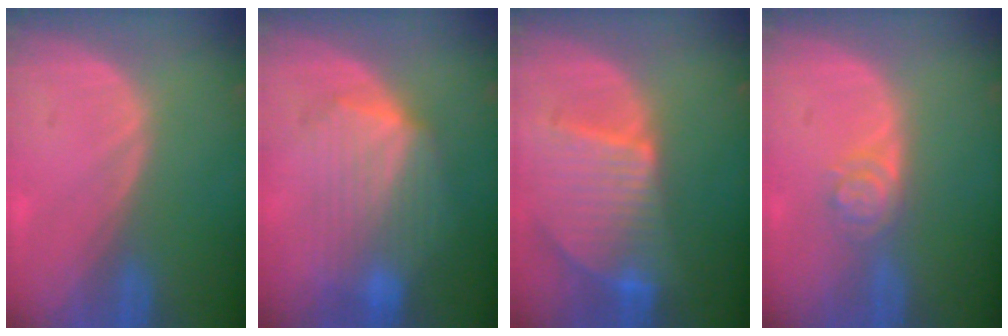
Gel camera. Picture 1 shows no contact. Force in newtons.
{"total": 8.0, "press": 8.0, "slide": 0.3}
{"total": 9.4, "press": 8.2, "slide": 4.7}
{"total": 3.9, "press": 3.5, "slide": 1.8}